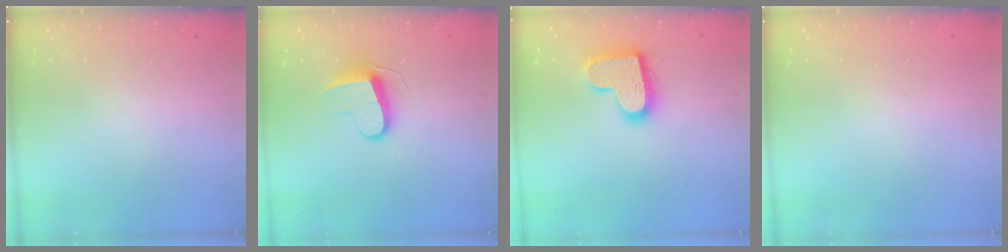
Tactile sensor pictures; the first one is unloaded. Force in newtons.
{"total": 9.6, "press": 9.6, "slide": 0.3}
{"total": 15.6, "press": 15.6, "slide": 0.8}
{"total": 0.0}